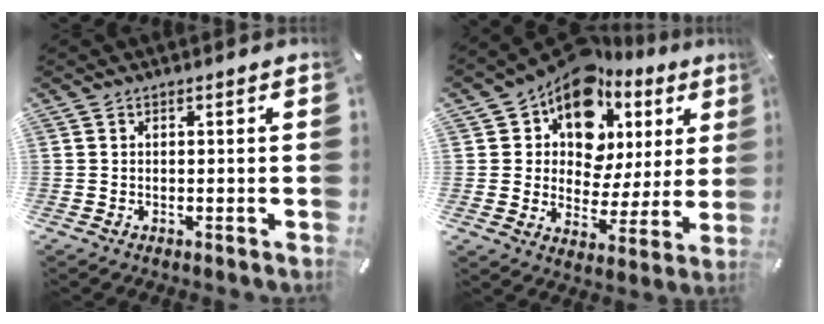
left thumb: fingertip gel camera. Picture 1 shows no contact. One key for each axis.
{"total": 15.5, "fx": 8.9, "fy": 10.1, "fz": 7.8, "tx": -0.146, "ty": -0.052, "tz": 0.160}